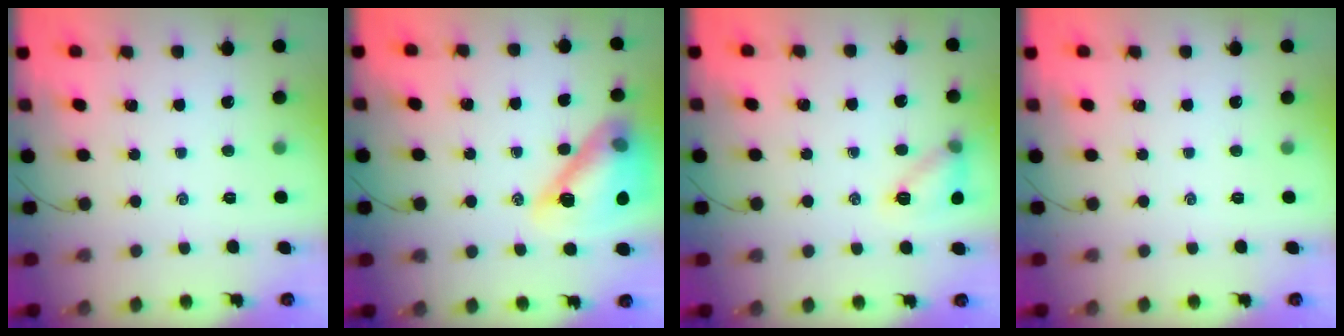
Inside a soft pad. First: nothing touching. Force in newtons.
{"total": 17.7, "press": 17.5, "slide": 2.4}
{"total": 9.8, "press": 9.8, "slide": 1.0}
{"total": 0.0}